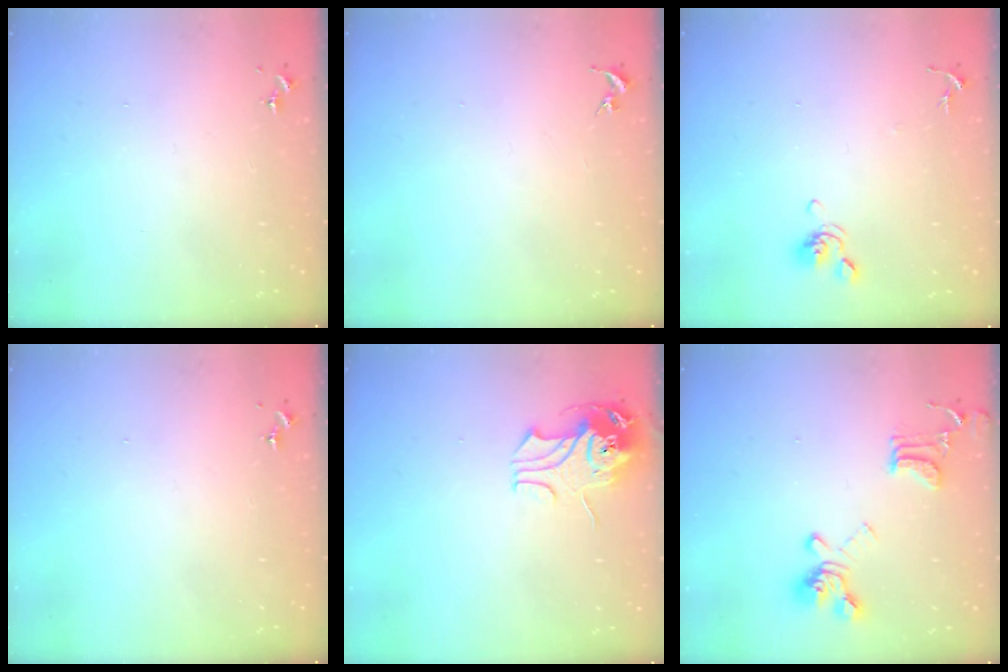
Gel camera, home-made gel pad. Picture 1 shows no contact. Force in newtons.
{"total": 0.0}
{"total": 6.9, "press": 6.7, "slide": 1.6}
{"total": 0.0}
{"total": 11.0, "press": 10.9, "slide": 1.5}
{"total": 16.4, "press": 16.3, "slide": 1.5}